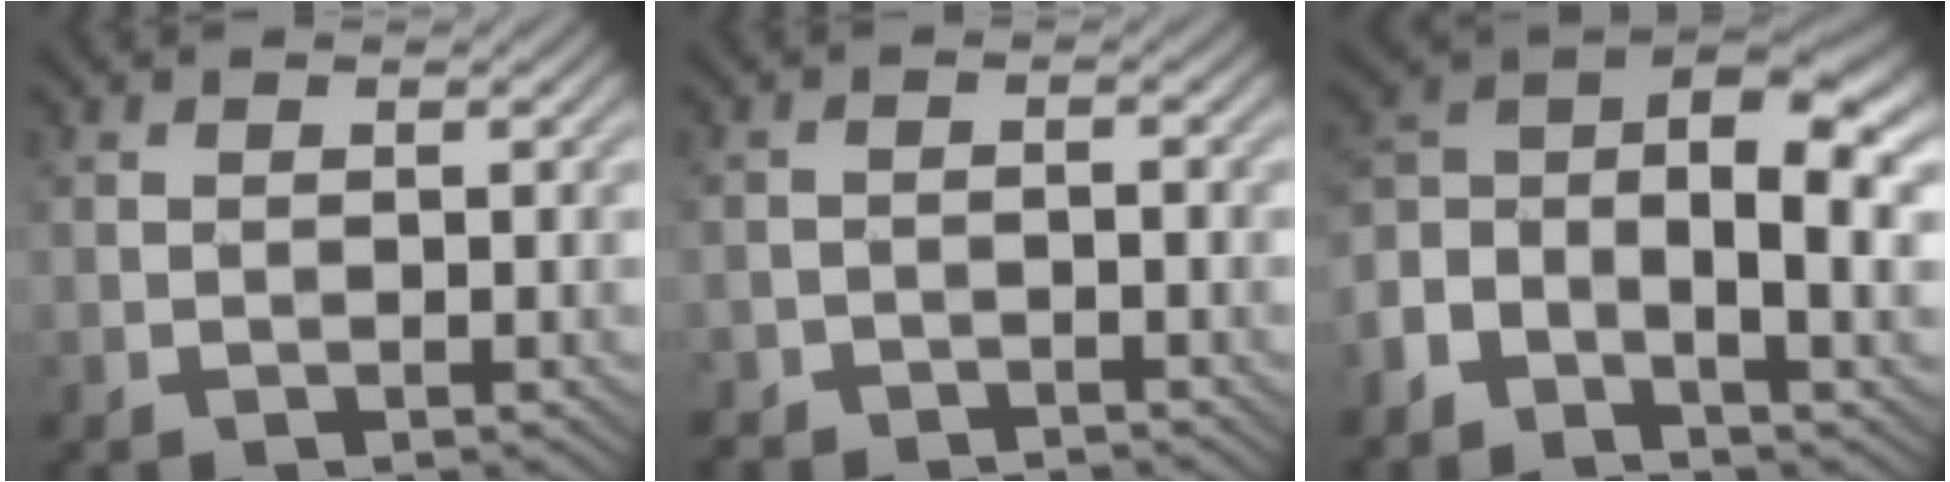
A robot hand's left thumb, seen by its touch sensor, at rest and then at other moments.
{"total": 2.2, "force": [-2.1, 0.6, 0.3], "torque": [-0.002, 0.001, -0.040]}
{"total": 11.3, "force": [-3.2, 5.2, 9.5], "torque": [-0.183, 0.008, -0.081]}